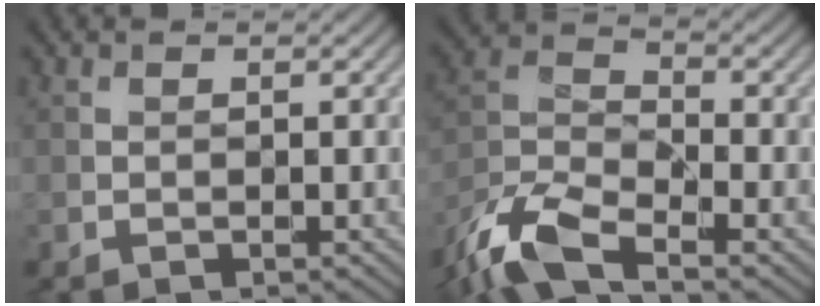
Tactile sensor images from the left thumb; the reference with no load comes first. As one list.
[{"total": 11.3, "force": [-8.2, 3.5, 6.9], "torque": [-0.151, -0.012, -0.178]}]